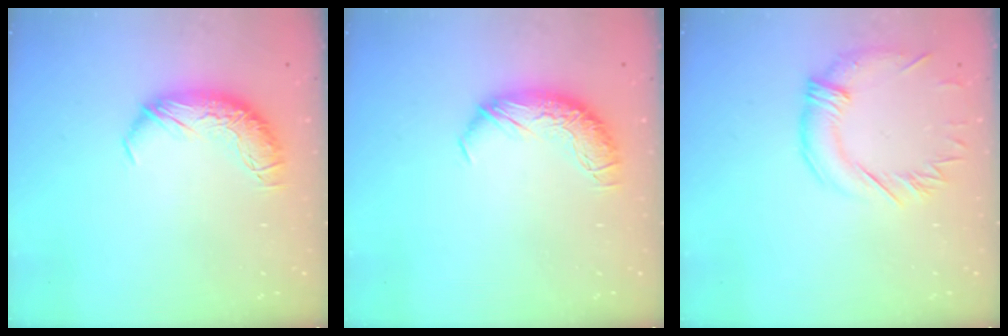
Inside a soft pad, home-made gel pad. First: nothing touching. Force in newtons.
{"total": 0.0}
{"total": 1.1, "press": 0.2, "slide": 1.1}